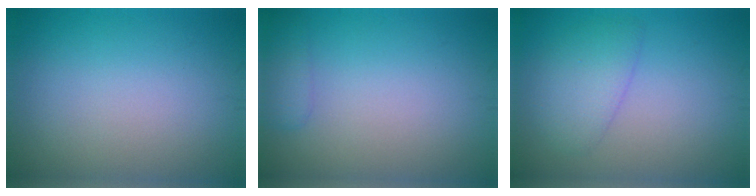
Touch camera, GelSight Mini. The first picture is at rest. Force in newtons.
{"total": 1.5, "press": 1.5, "slide": 0.1}
{"total": 2.7, "press": 2.7, "slide": 0.3}